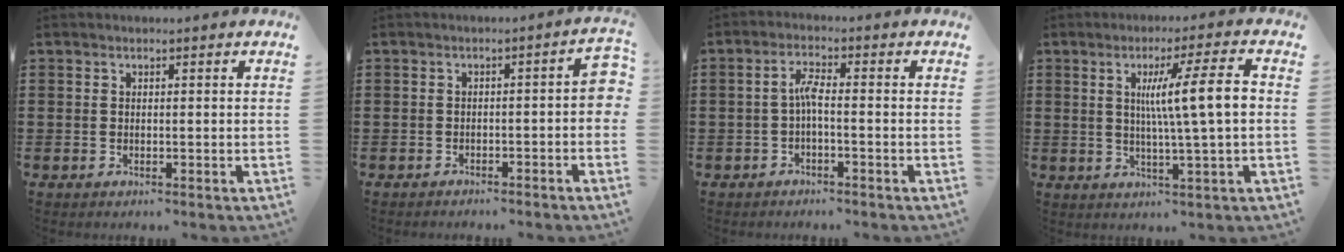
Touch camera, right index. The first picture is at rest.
{"total": 3.1, "force": [-1.6, 0.7, 2.5], "torque": [-0.033, 0.002, -0.034]}
{"total": 3.0, "force": [-0.8, 0.6, 2.8], "torque": [-0.054, 0.006, -0.017]}
{"total": 9.7, "force": [1.2, 0.4, 9.6], "torque": [-0.168, 0.000, 0.011]}